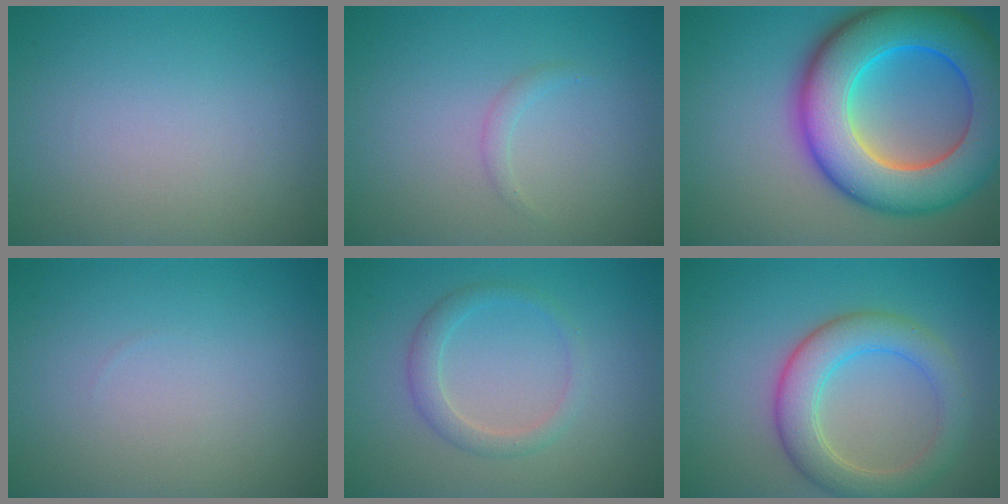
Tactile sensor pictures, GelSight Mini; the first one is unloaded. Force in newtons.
{"total": 0.8, "press": 0.8, "slide": 0.1}
{"total": 13.5, "press": 13.5, "slide": 0.2}
{"total": 0.0}
{"total": 2.0, "press": 2.0, "slide": 0.1}
{"total": 5.3, "press": 5.3, "slide": 0.4}